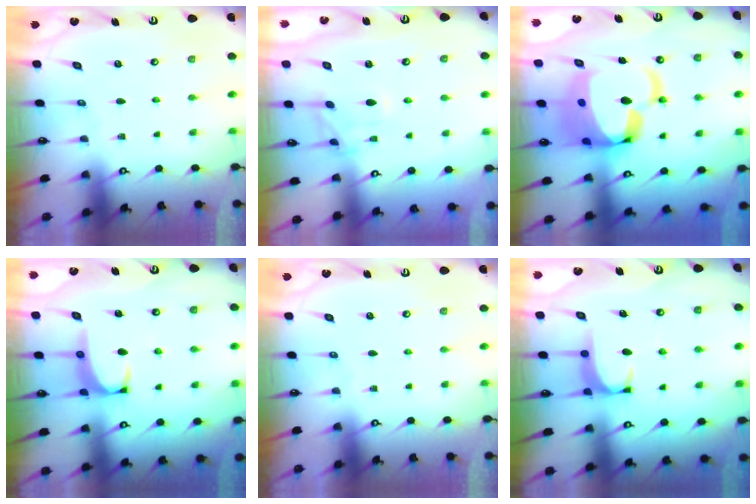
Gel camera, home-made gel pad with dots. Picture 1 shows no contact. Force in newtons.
{"total": 0.0}
{"total": 17.6, "press": 17.4, "slide": 2.3}
{"total": 2.3, "press": 2.3, "slide": 0.6}
{"total": 0.0}
{"total": 1.8, "press": 1.7, "slide": 0.4}